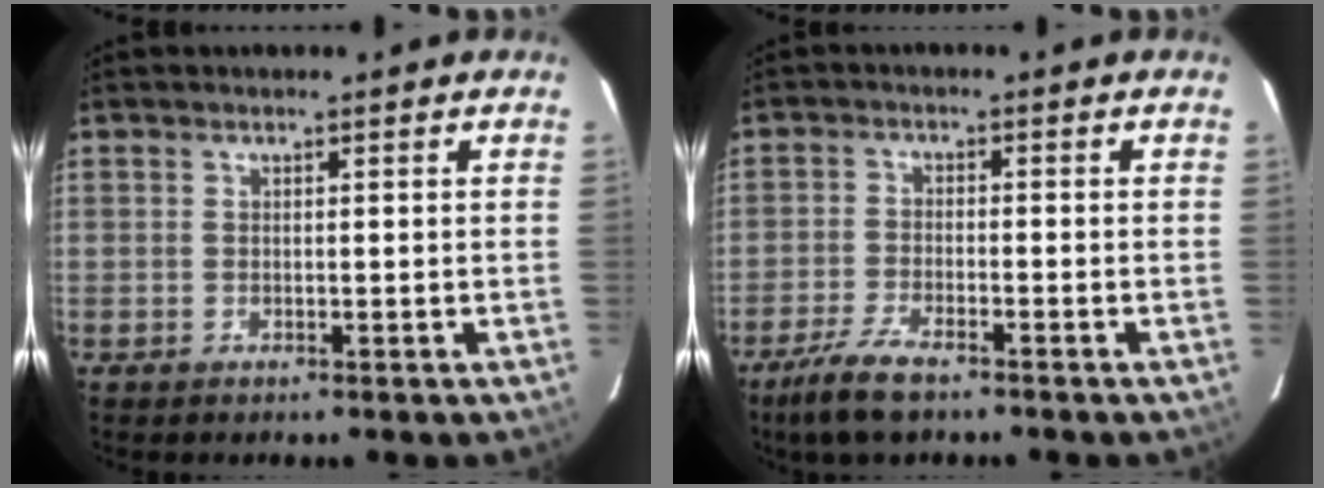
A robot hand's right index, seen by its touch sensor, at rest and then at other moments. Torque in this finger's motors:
{"motor_torque": [0.56, -0.84, 0.27, 0.08]}